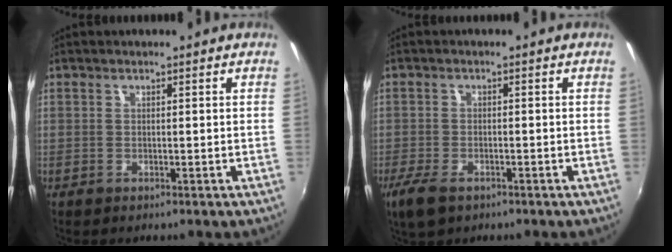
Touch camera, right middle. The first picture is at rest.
{"total": 5.4, "force": [-3.4, 2.5, 3.3], "torque": [-0.085, -0.018, -0.063]}